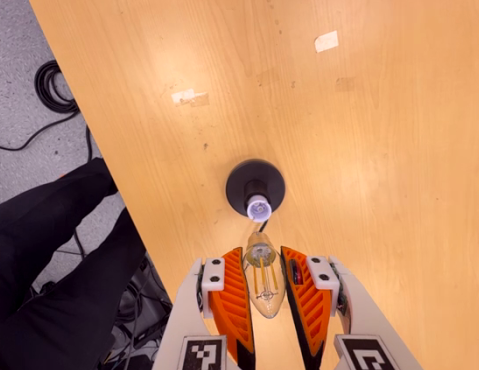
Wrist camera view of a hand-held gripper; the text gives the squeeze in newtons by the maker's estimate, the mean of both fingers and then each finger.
{"total": 13.4, "left": 13.9, "right": 13.0}